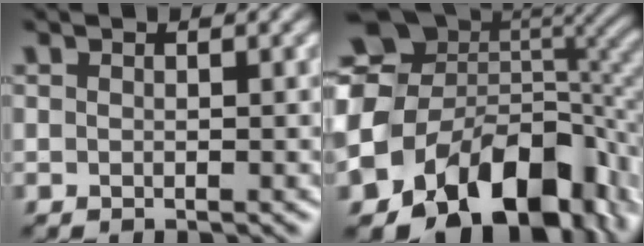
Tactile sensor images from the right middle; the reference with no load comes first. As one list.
[{"total": 15.1, "force": [-4.6, 10.6, 9.7], "torque": [-0.154, -0.015, -0.068]}]